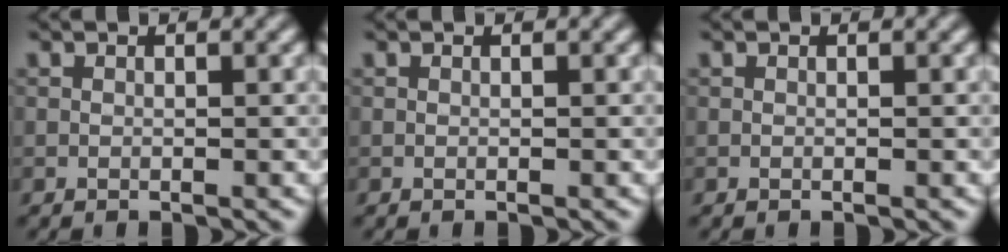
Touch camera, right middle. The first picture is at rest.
{"total": 0.0}
{"total": 0.0}